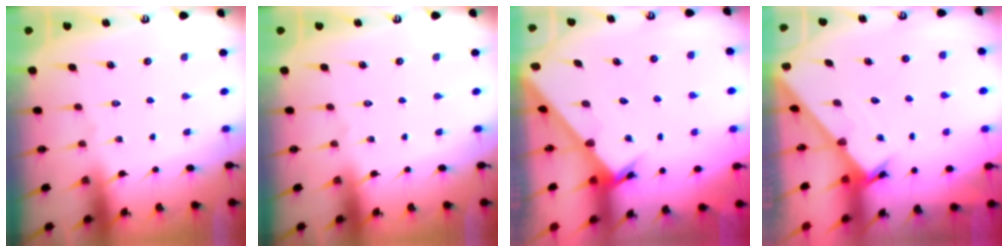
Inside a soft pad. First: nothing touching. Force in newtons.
{"total": 0.0}
{"total": 2.8, "press": 2.8, "slide": 0.1}
{"total": 1.8, "press": 1.8, "slide": 0.1}